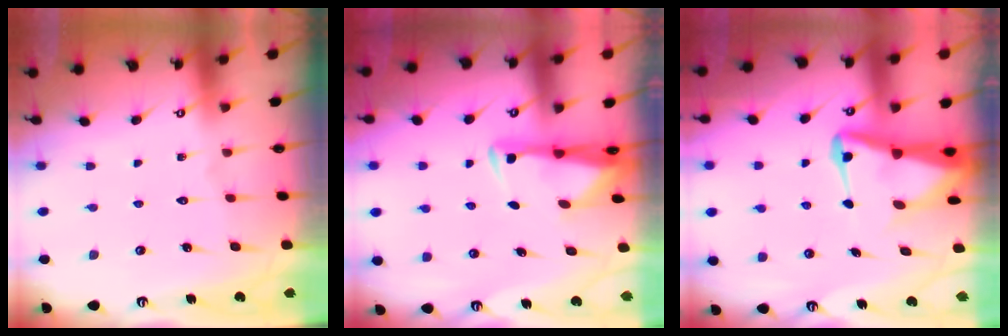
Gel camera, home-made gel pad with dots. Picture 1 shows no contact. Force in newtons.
{"total": 3.1, "press": 3.0, "slide": 0.9}
{"total": 7.0, "press": 6.9, "slide": 0.8}